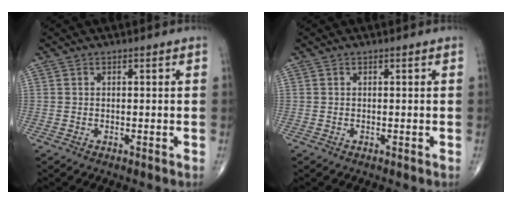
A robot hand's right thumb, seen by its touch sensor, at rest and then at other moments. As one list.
[{"total": 0.0}]